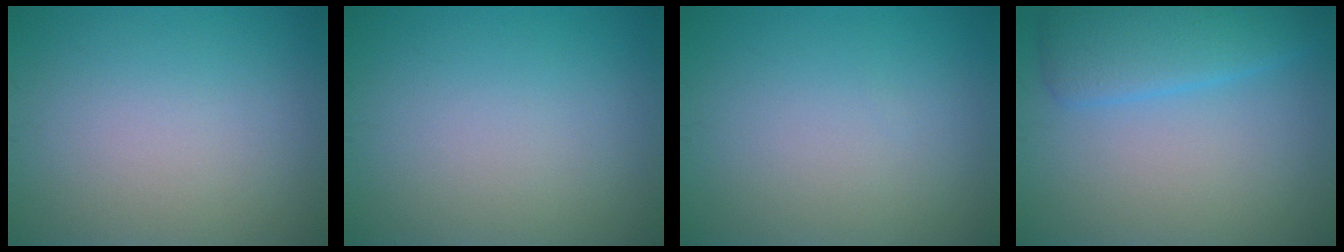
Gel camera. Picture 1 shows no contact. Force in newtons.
{"total": 0.0}
{"total": 0.0}
{"total": 4.2, "press": 4.2, "slide": 0.1}